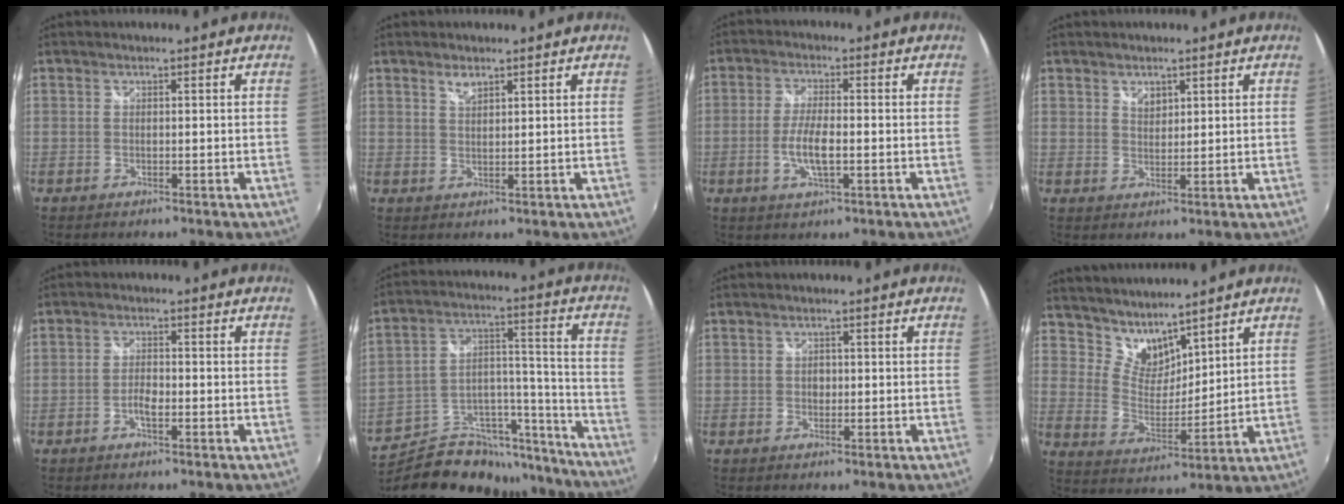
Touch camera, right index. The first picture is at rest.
{"total": 2.1, "force": [1.6, 0.8, 1.2], "torque": [-0.020, 0.001, 0.028]}
{"total": 6.3, "force": [-1.6, 1.7, 5.8], "torque": [-0.120, -0.003, -0.030]}
{"total": 2.7, "force": [1.6, 1.9, 1.0], "torque": [-0.009, 0.002, 0.029]}
{"total": 2.7, "force": [-1.3, 0.9, 2.2], "torque": [-0.048, 0.002, -0.027]}
{"total": 22.9, "force": [-18.2, 11.2, 8.1], "torque": [-0.148, 0.065, -0.257]}
{"total": 1.4, "force": [-0.2, 1.2, 0.6], "torque": [-0.008, 0.001, -0.005]}
{"total": 8.0, "force": [7.1, 2.9, 2.2], "torque": [-0.036, -0.005, 0.138]}